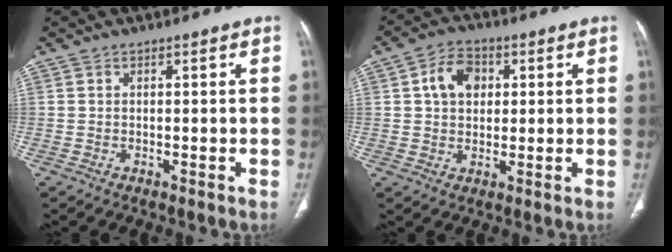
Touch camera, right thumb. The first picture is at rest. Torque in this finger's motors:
{"motor_torque": [-0.74, 0.78, -0.04, 0.18, 0.23]}